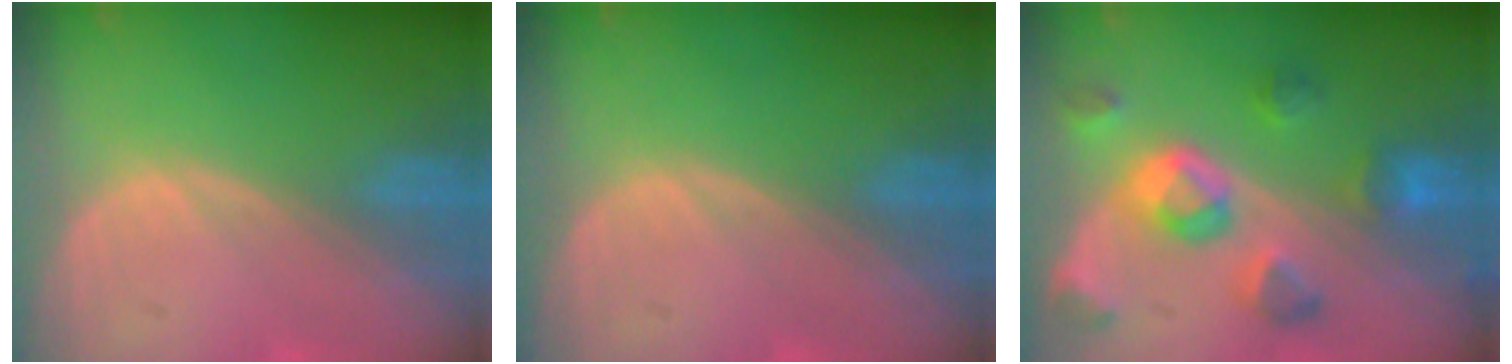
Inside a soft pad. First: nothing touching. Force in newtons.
{"total": 0.0}
{"total": 8.5, "press": 8.0, "slide": 2.9}